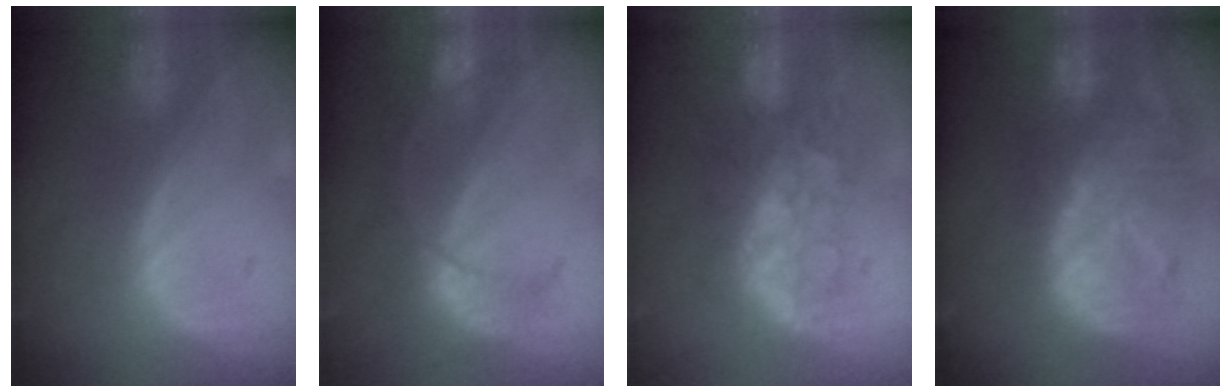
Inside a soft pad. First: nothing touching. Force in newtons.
{"total": 7.9, "press": 6.9, "slide": 3.8}
{"total": 7.9, "press": 7.4, "slide": 2.7}
{"total": 12.6, "press": 10.8, "slide": 6.4}